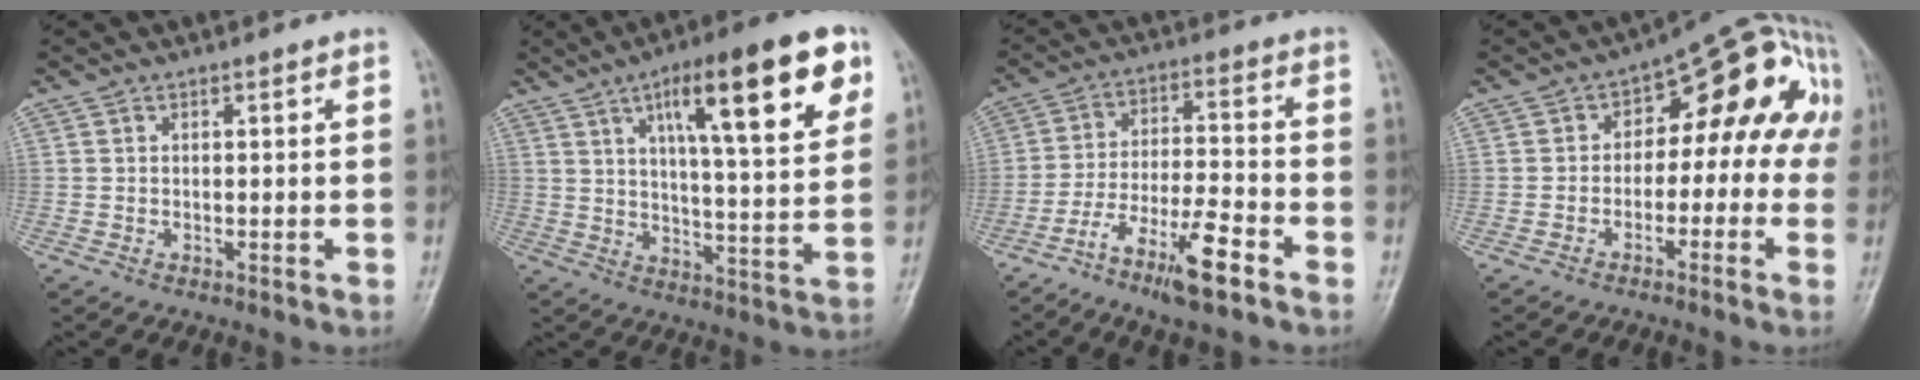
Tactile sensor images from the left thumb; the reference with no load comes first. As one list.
[{"total": 20.5, "force": [9.4, 5.3, 17.5], "torque": [-0.226, -0.020, 0.139]}, {"total": 10.8, "force": [-6.9, 2.4, 8.0], "torque": [-0.160, 0.036, -0.127]}, {"total": 14.6, "force": [-0.2, 8.8, 11.7], "torque": [-0.092, 0.060, -0.014]}]